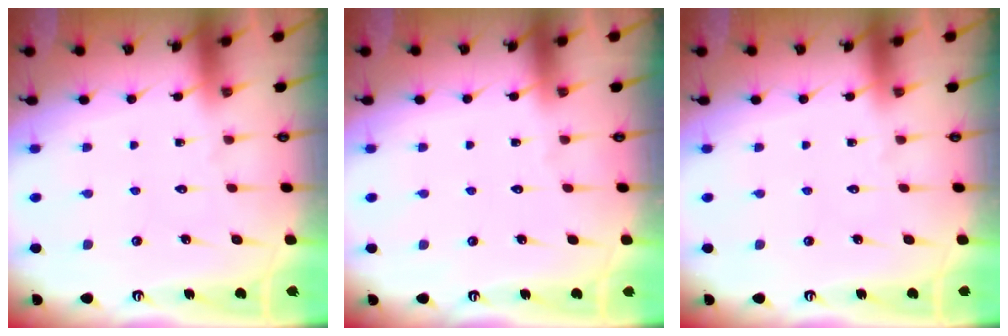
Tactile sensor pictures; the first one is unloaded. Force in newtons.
{"total": 0.0}
{"total": 0.0}